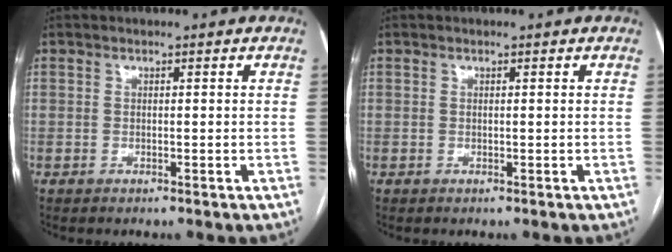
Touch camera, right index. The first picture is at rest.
{"total": 0.0}